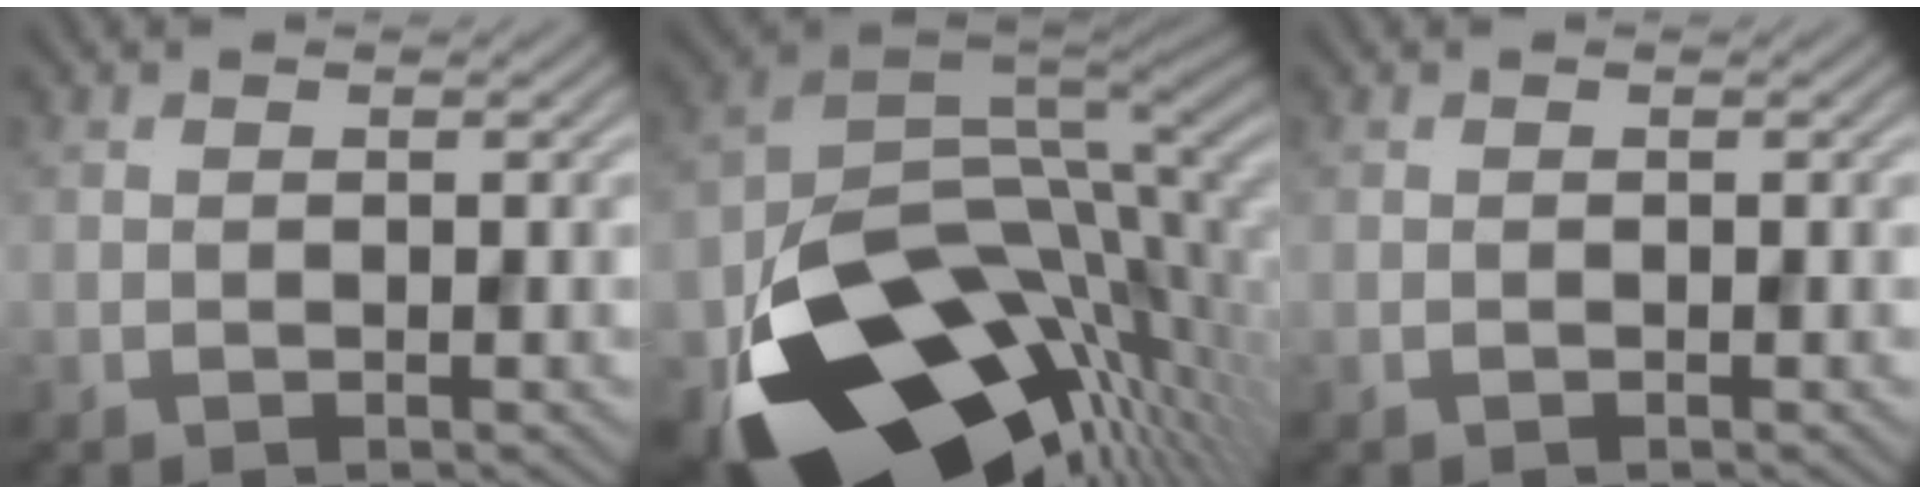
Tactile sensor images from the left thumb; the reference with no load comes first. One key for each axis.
{"total": 18.9, "fx": -7.9, "fy": 11.3, "fz": 12.9, "tx": -0.266, "ty": -0.056, "tz": -0.110}
{"total": 0.0}